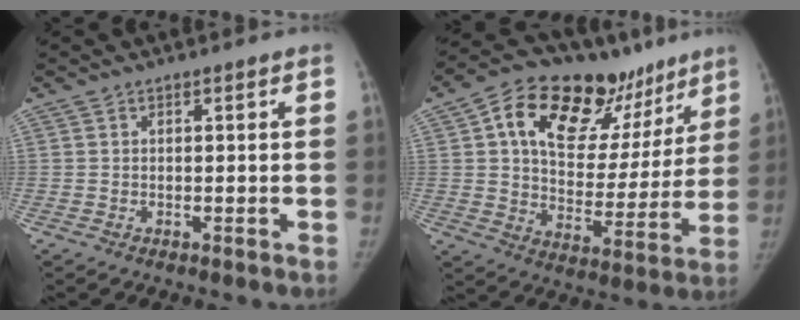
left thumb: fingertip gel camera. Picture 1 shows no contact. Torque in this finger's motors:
{"motor_torque": [0.52, 0.54, 0.30, -0.03, 0.05]}